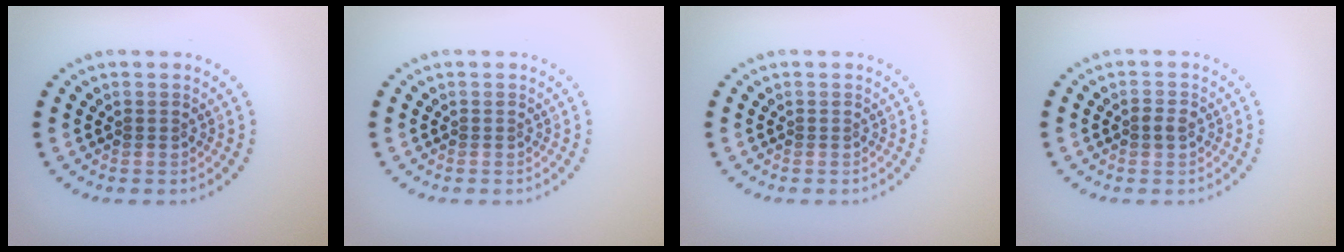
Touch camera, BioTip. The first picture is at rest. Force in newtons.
{"total": 0.0}
{"total": 0.0}
{"total": 1.2, "press": 1.2, "slide": 0.1}